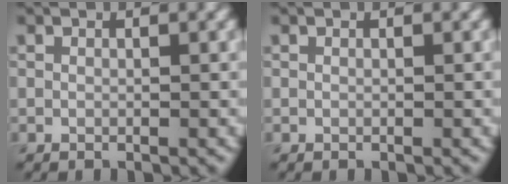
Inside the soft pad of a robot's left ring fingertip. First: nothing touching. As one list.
[{"total": 0.0}]